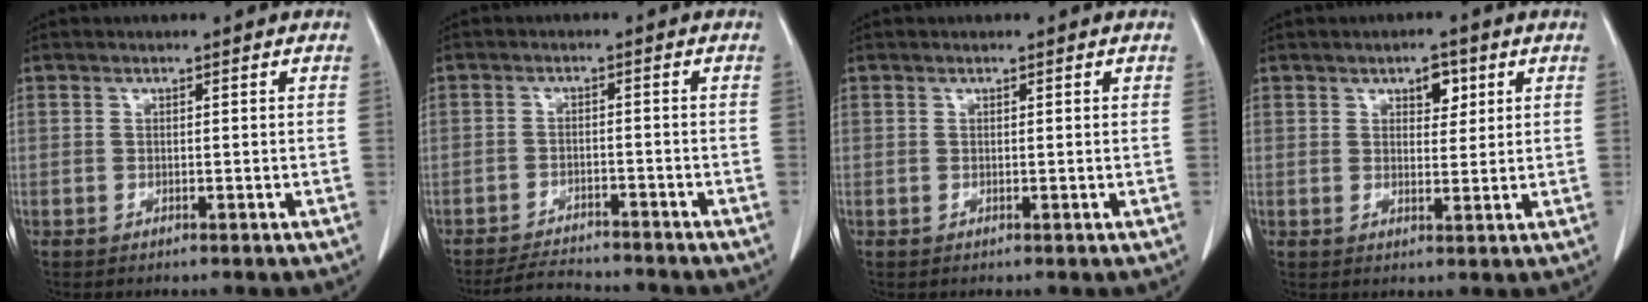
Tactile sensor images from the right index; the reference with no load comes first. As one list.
[{"total": 5.9, "force": [-5.8, 1.1, 0.8], "torque": [-0.016, -0.008, -0.097]}, {"total": 0.0}, {"total": 3.4, "force": [1.7, 1.8, 2.4], "torque": [-0.034, 0.000, 0.025]}]